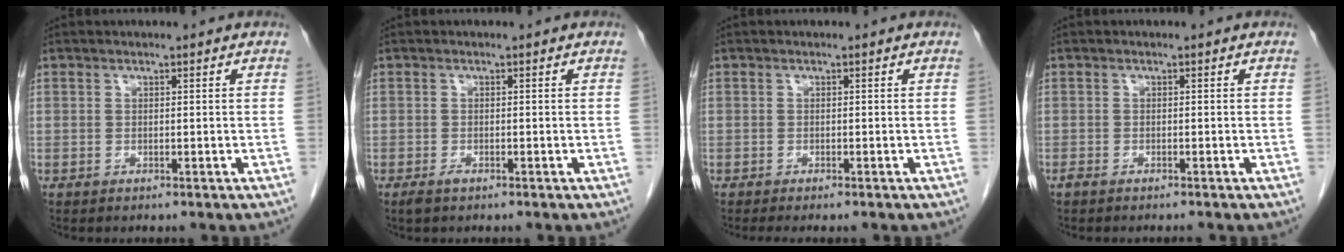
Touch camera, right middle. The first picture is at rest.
{"total": 1.1, "force": [-0.7, 0.4, 0.8], "torque": [-0.017, -0.002, -0.011]}
{"total": 2.9, "force": [-2.4, 0.4, 1.4], "torque": [-0.016, -0.005, -0.031]}
{"total": 1.2, "force": [-1.1, 0.1, 0.5], "torque": [-0.015, -0.004, -0.017]}